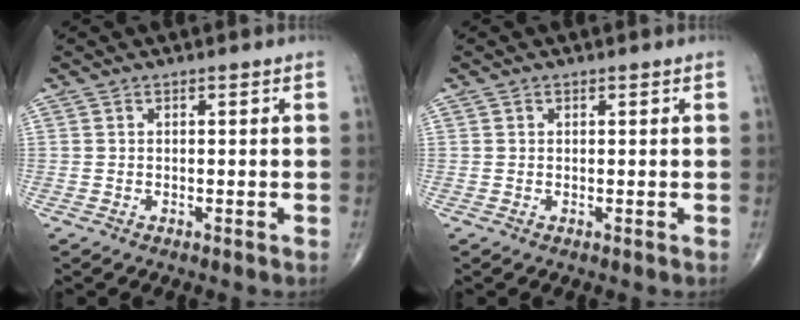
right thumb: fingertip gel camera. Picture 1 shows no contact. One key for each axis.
{"total": 0.0}